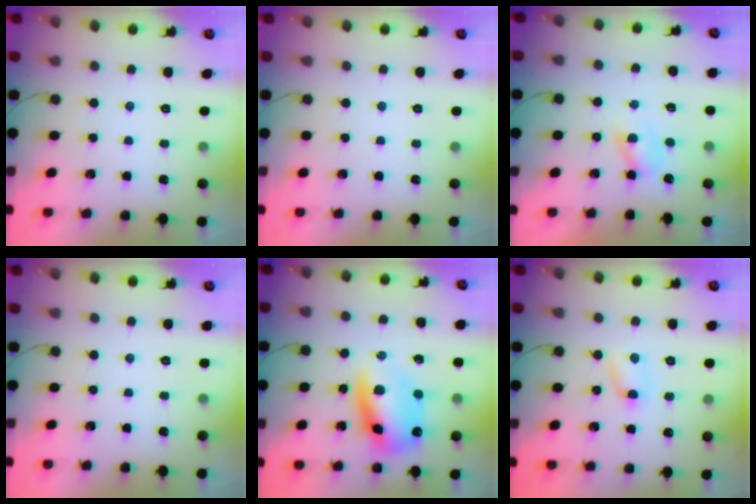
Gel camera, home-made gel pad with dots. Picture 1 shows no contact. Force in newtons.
{"total": 0.0}
{"total": 2.0, "press": 1.8, "slide": 0.9}
{"total": 0.0}
{"total": 11.9, "press": 11.5, "slide": 3.1}
{"total": 2.6, "press": 2.5, "slide": 0.9}